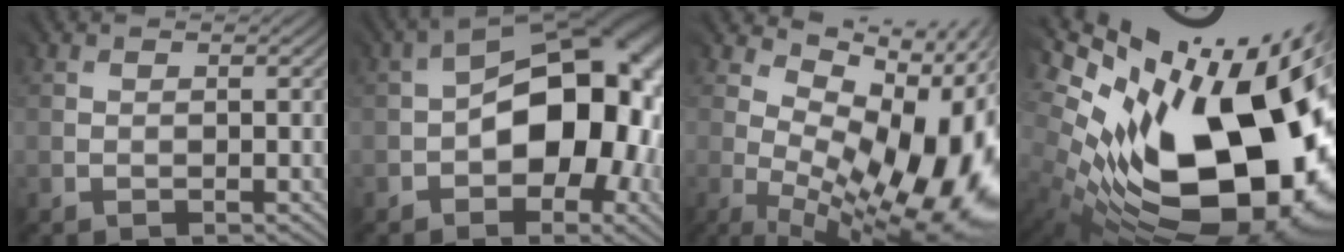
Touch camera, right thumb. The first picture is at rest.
{"total": 16.2, "force": [-1.5, 10.1, 12.6], "torque": [-0.150, -0.003, -0.027]}
{"total": 15.4, "force": [-0.4, 7.7, 13.3], "torque": [-0.196, -0.027, 0.011]}
{"total": 21.1, "force": [0.0, 11.1, 17.9], "torque": [-0.334, -0.079, 0.034]}